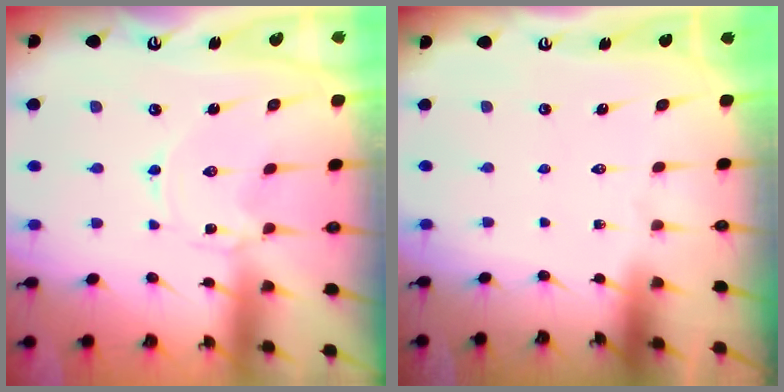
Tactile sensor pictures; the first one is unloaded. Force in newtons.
{"total": 0.0}